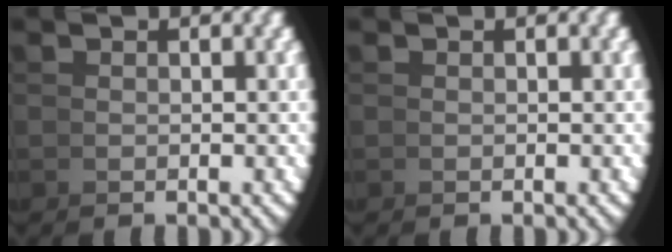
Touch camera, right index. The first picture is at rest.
{"total": 0.0}